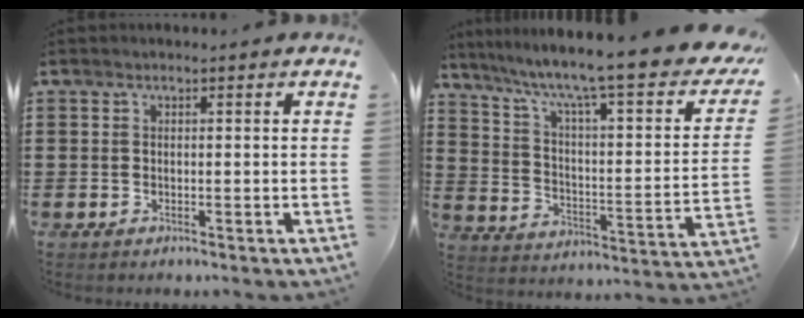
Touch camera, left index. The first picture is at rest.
{"total": 9.1, "force": [6.8, 0.4, 6.1], "torque": [-0.128, -0.061, 0.100]}